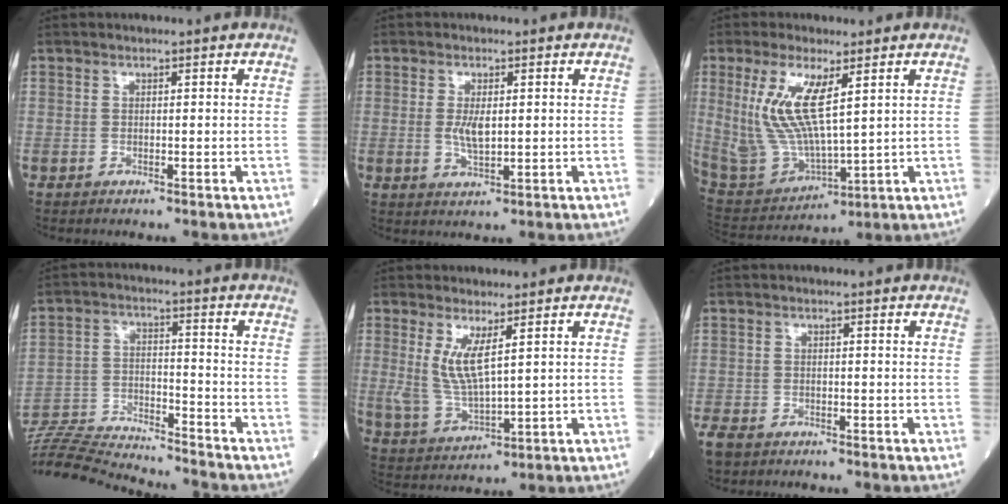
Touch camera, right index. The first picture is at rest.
{"total": 3.6, "force": [0.2, 0.8, 3.5], "torque": [-0.073, -0.007, 0.007]}
{"total": 13.3, "force": [4.4, 3.4, 12.1], "torque": [-0.271, -0.009, 0.100]}
{"total": 17.8, "force": [-17.2, 0.4, 4.5], "torque": [-0.098, -0.001, -0.284]}
{"total": 6.8, "force": [2.3, 1.1, 6.3], "torque": [-0.142, -0.013, 0.057]}
{"total": 4.4, "force": [-3.7, 1.9, 1.7], "torque": [-0.037, -0.008, -0.063]}